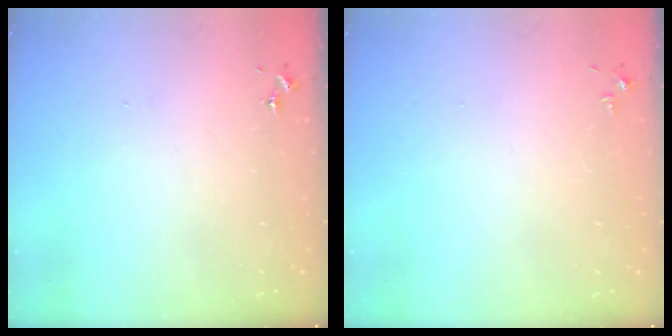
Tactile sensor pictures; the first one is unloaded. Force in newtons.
{"total": 2.8, "press": 2.8, "slide": 0.4}